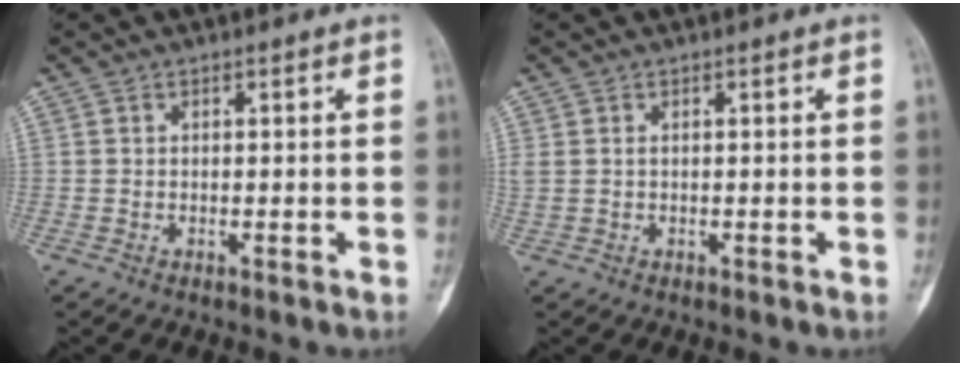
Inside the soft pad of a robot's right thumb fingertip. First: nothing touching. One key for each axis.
{"total": 1.5, "fx": 0.3, "fy": 0.9, "fz": 1.1, "tx": -0.041, "ty": 0.007, "tz": 0.010}